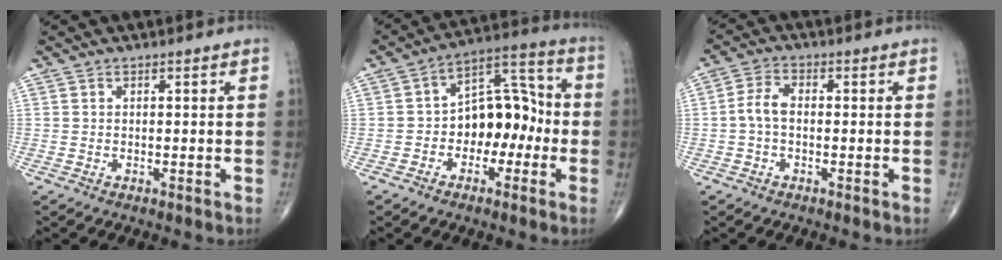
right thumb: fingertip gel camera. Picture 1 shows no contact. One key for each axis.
{"total": 12.3, "fx": -2.2, "fy": 8.1, "fz": 9.0, "tx": -0.093, "ty": 0.047, "tz": -0.045}
{"total": 4.3, "fx": -0.5, "fy": 2.6, "fz": 3.4, "tx": -0.068, "ty": 0.015, "tz": -0.016}